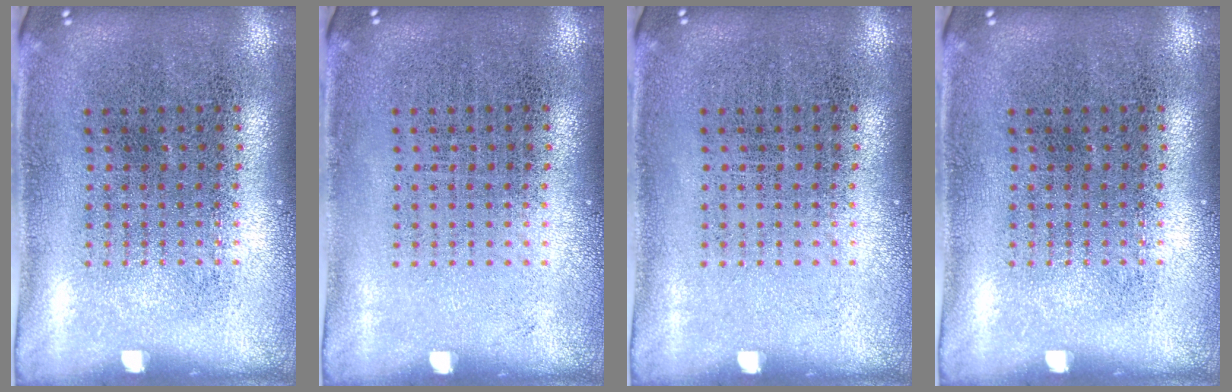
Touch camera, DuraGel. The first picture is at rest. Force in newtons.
{"total": 0.0}
{"total": 0.0}
{"total": 0.0}